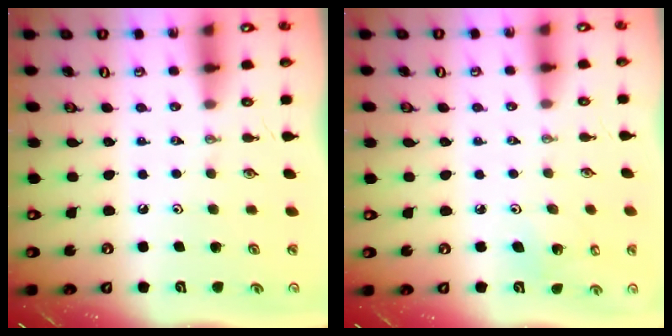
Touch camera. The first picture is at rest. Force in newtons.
{"total": 4.8, "press": 4.7, "slide": 1.1}